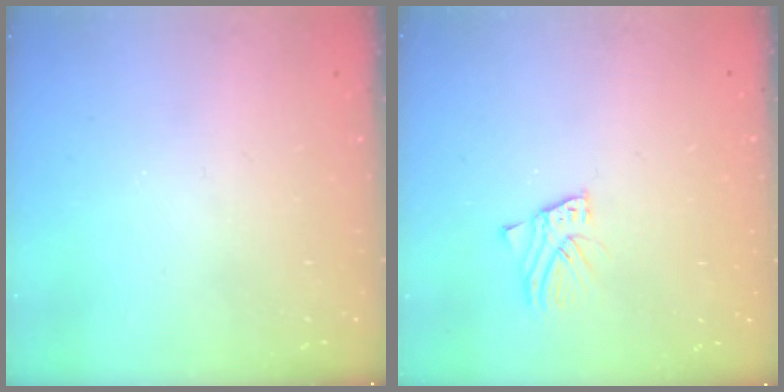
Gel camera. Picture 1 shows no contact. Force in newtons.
{"total": 3.1, "press": 3.1, "slide": 0.2}